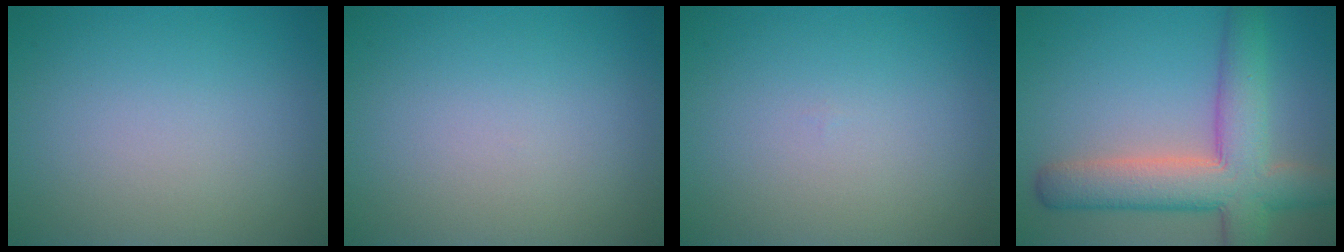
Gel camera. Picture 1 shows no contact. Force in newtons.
{"total": 0.0}
{"total": 0.0}
{"total": 8.4, "press": 8.4, "slide": 0.6}